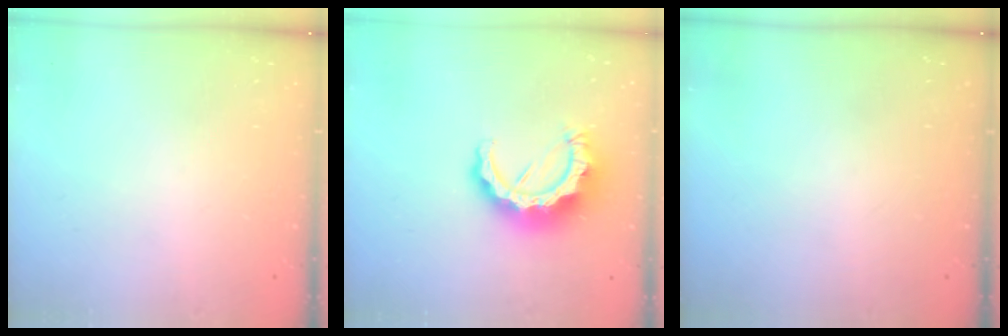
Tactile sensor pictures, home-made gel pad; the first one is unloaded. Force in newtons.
{"total": 12.7, "press": 12.6, "slide": 1.1}
{"total": 0.0}